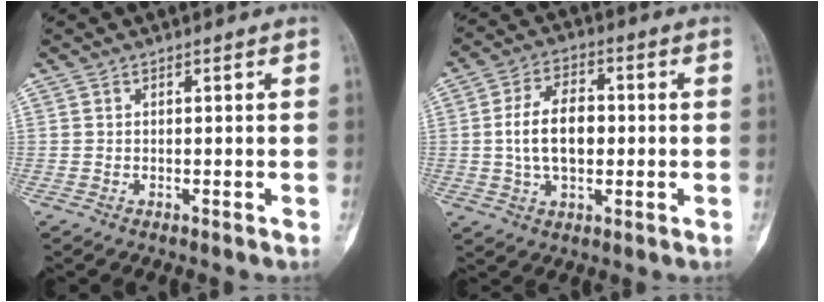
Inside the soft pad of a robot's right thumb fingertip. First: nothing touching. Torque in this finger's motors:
{"motor_torque": [1.23, 1.59, 0.48, -0.47, 0.32]}